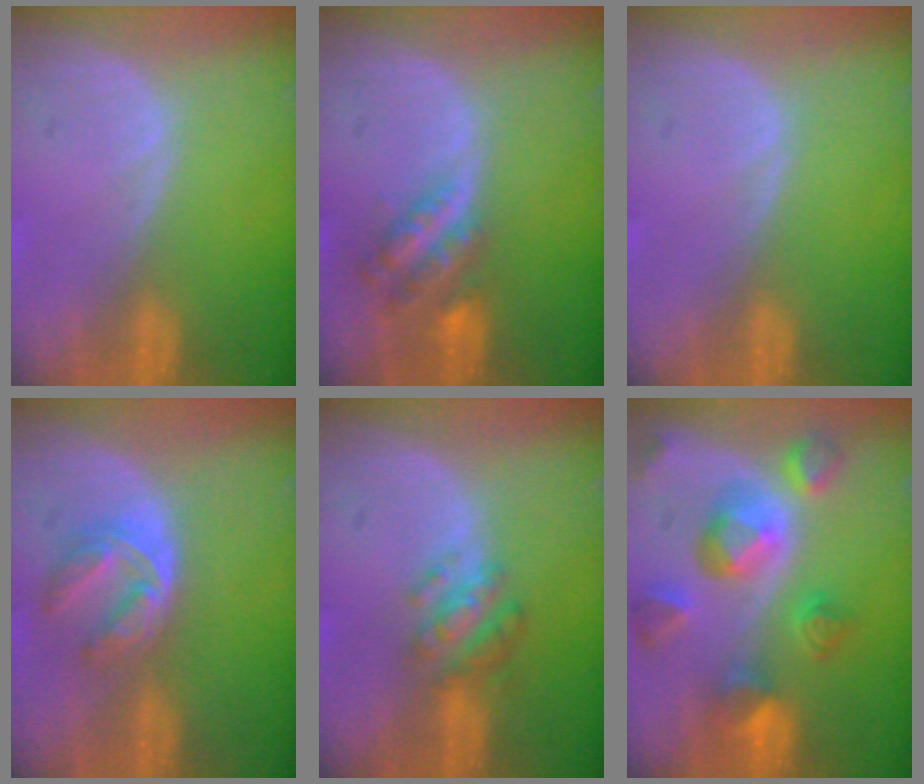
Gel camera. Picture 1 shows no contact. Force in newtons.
{"total": 6.0, "press": 5.2, "slide": 2.9}
{"total": 0.0}
{"total": 6.2, "press": 5.0, "slide": 3.6}
{"total": 4.7, "press": 4.7, "slide": 0.4}
{"total": 10.2, "press": 9.0, "slide": 4.8}